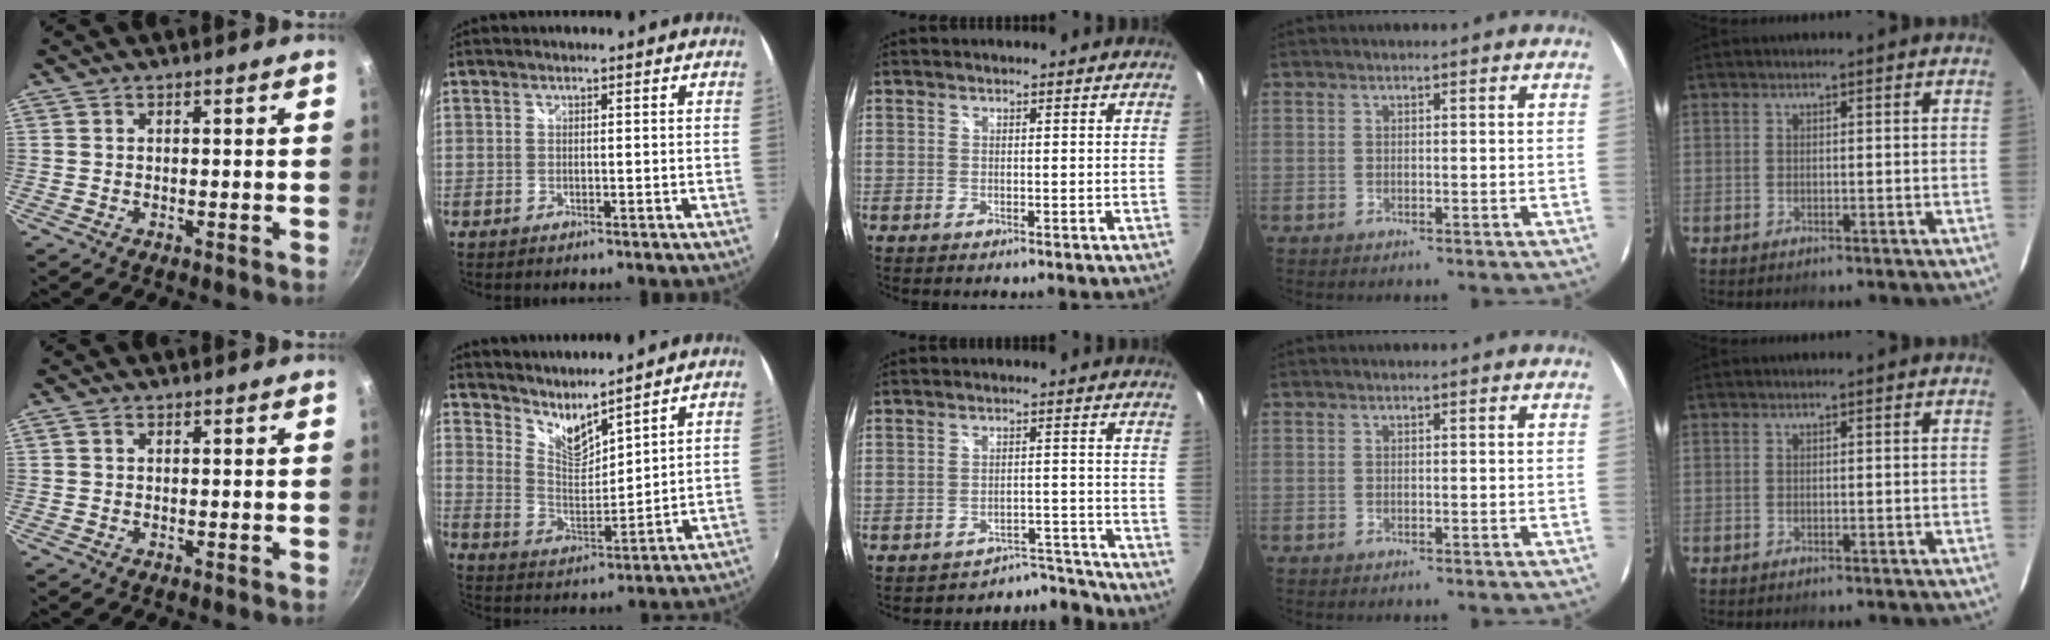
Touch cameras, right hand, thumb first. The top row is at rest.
{"thumb": {"total": 0.8, "force": [0.3, 0.6, 0.4], "torque": [-0.009, 0.004, 0.004]}, "index": {"total": 8.1, "force": [7.2, 1.1, 3.5], "torque": [-0.056, -0.011, 0.134]}, "middle": {"total": 5.4, "force": [-5.1, 1.0, -1.3], "torque": [0.030, 0.030, -0.072]}}